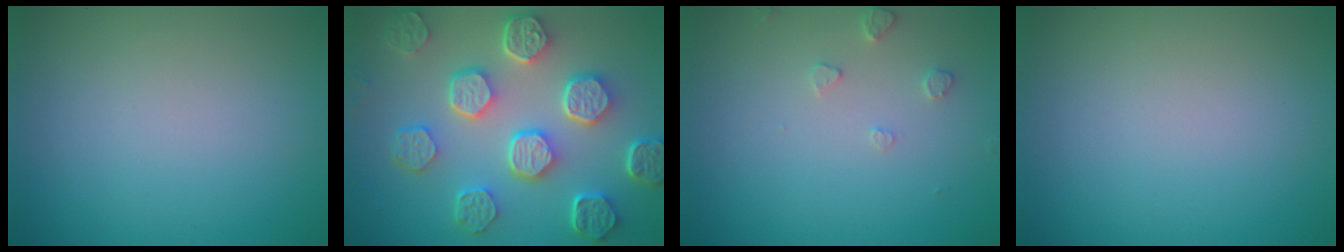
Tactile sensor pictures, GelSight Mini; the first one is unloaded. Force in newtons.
{"total": 7.8, "press": 5.9, "slide": 5.1}
{"total": 1.2, "press": 1.2, "slide": 0.2}
{"total": 0.0}